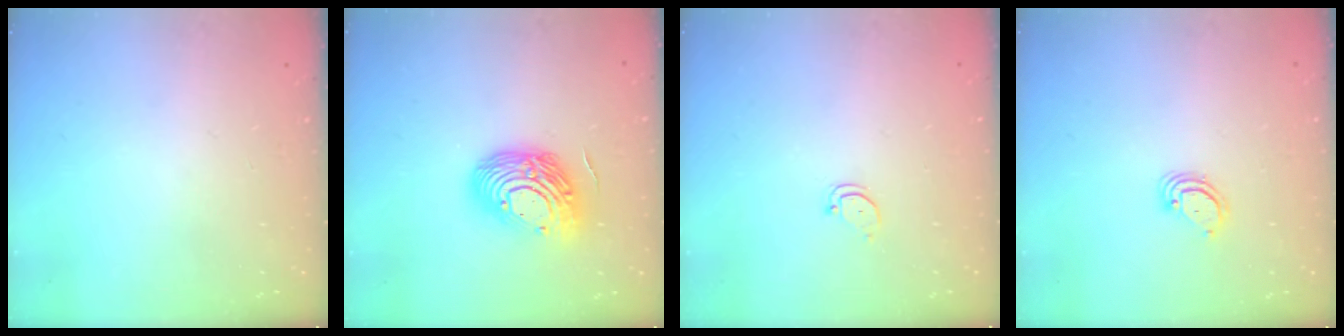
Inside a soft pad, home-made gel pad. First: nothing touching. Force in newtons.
{"total": 16.1, "press": 16.0, "slide": 1.8}
{"total": 2.4, "press": 2.4, "slide": 0.2}
{"total": 3.6, "press": 3.6, "slide": 0.3}